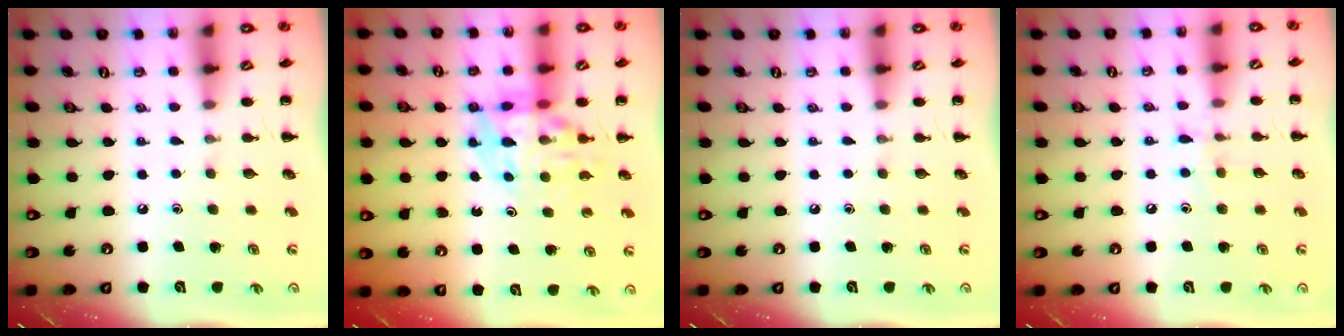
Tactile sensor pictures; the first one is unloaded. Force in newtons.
{"total": 10.3, "press": 10.0, "slide": 2.7}
{"total": 0.0}
{"total": 7.1, "press": 6.9, "slide": 1.7}